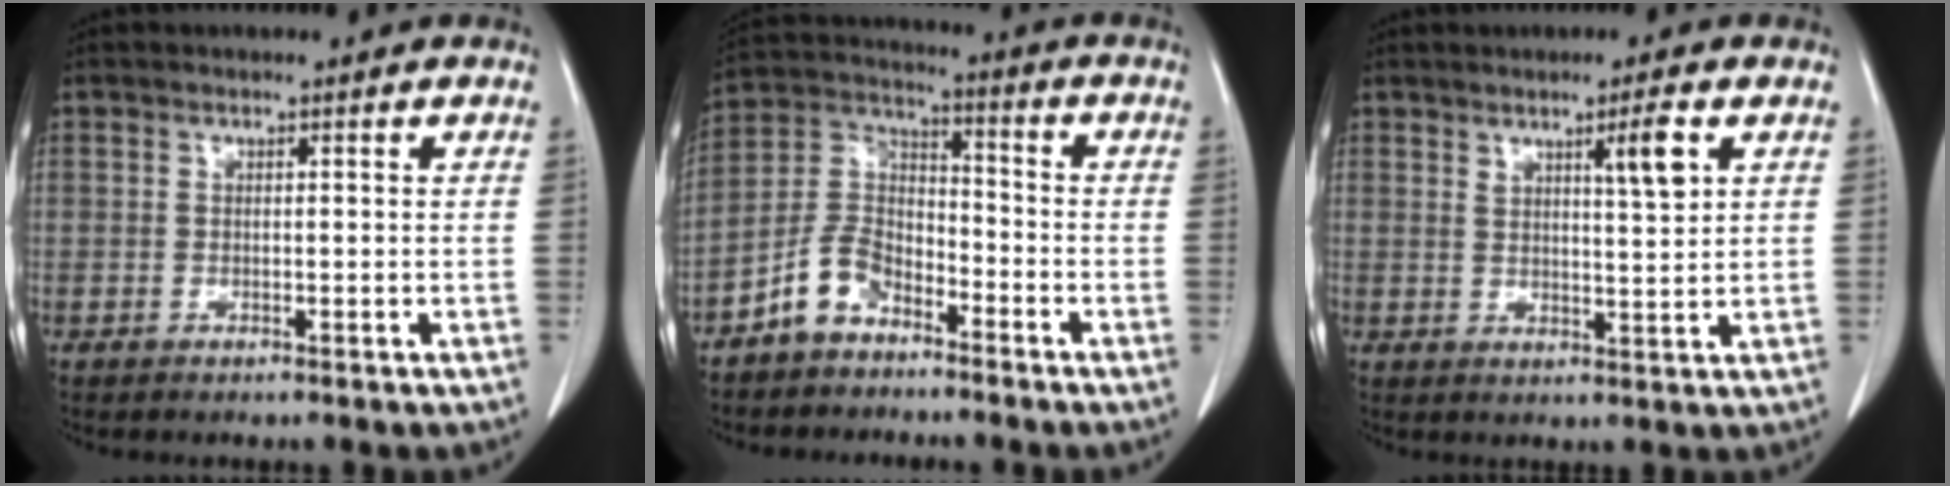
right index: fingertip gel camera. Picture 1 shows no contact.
{"total": 7.8, "force": [-5.3, 4.4, 3.6], "torque": [-0.081, 0.017, -0.109]}
{"total": 5.0, "force": [2.5, 0.1, 4.3], "torque": [-0.063, -0.002, 0.042]}